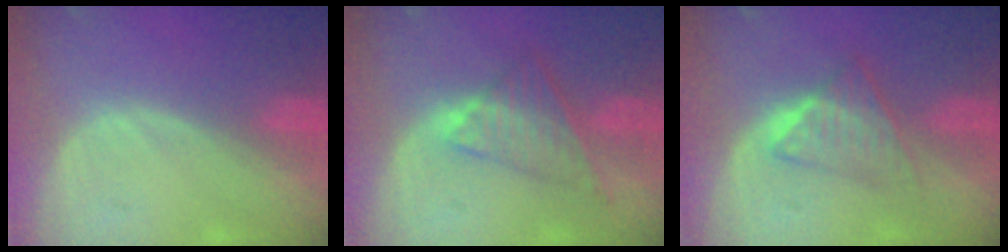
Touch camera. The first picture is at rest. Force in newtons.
{"total": 7.6, "press": 6.2, "slide": 4.3}
{"total": 6.0, "press": 5.1, "slide": 3.2}